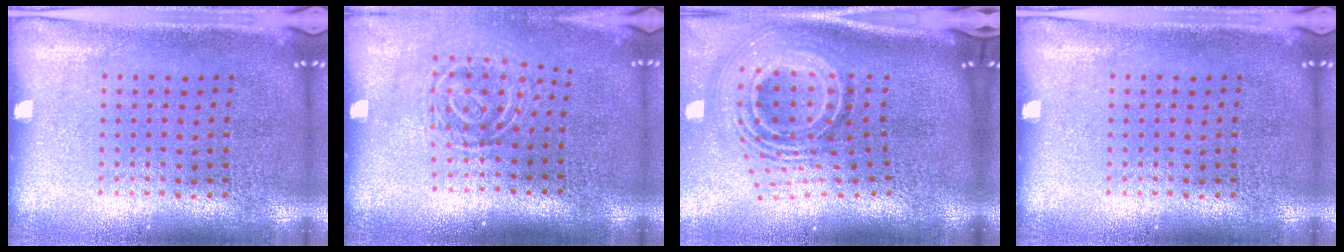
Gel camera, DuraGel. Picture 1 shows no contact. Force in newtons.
{"total": 1.6, "press": 1.1, "slide": 1.2}
{"total": 2.6, "press": 1.7, "slide": 2.0}
{"total": 0.0}